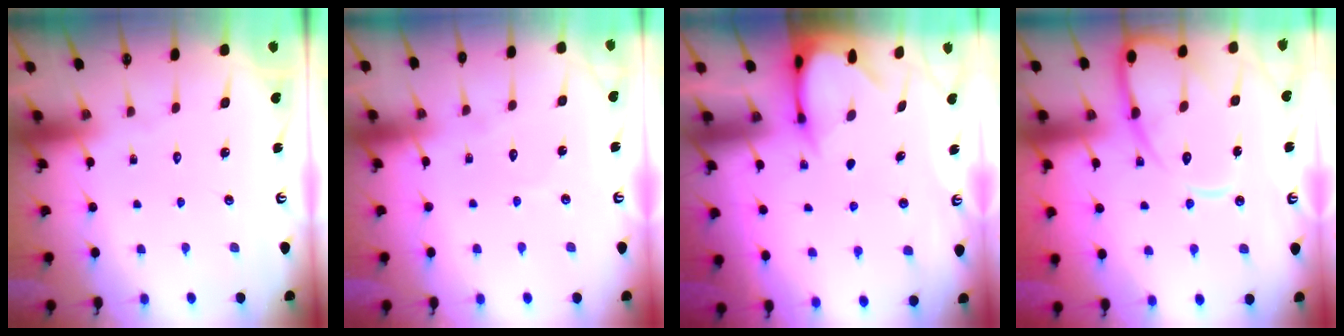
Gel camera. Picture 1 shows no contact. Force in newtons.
{"total": 2.6, "press": 2.6, "slide": 0.3}
{"total": 3.5, "press": 3.4, "slide": 0.3}
{"total": 13.6, "press": 13.6, "slide": 1.3}